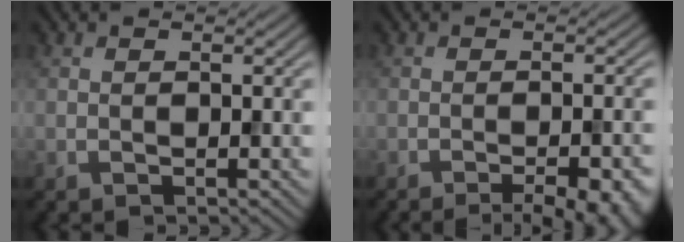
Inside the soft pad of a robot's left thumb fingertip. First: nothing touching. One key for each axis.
{"total": 6.7, "fx": -4.1, "fy": 1.8, "fz": 5.0, "tx": -0.057, "ty": 0.005, "tz": -0.046}